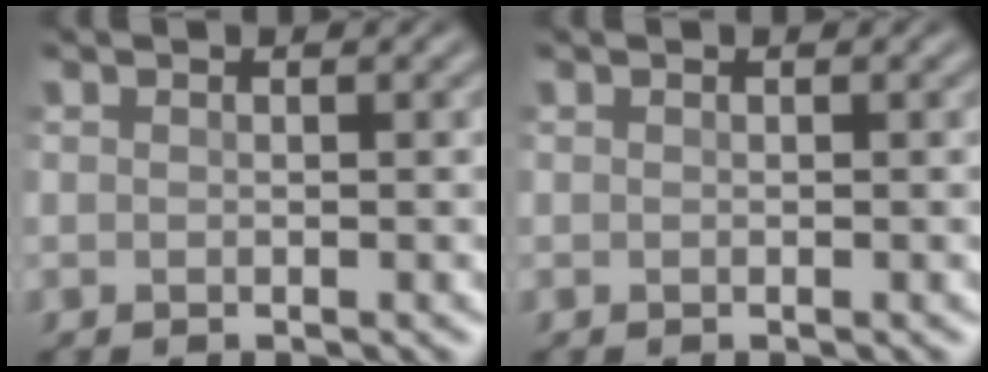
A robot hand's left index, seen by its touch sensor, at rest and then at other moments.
{"total": 0.0}